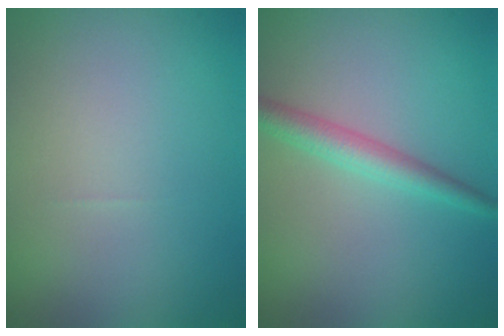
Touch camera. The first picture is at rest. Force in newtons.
{"total": 2.5, "press": 2.5, "slide": 0.1}